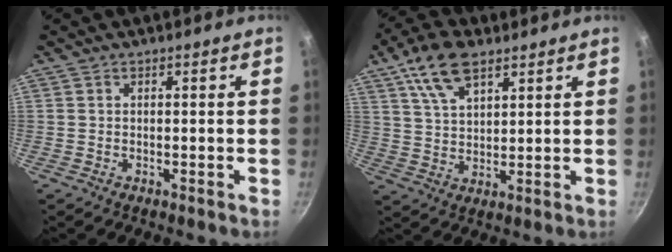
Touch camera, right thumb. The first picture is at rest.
{"total": 10.4, "force": [5.9, 5.1, 6.9], "torque": [-0.117, -0.009, 0.114]}